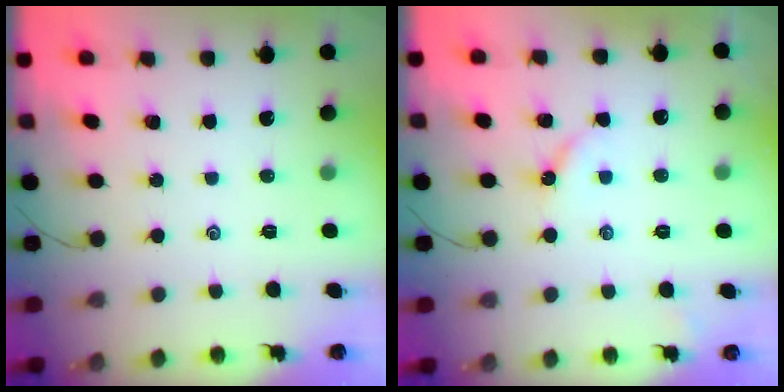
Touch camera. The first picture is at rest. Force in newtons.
{"total": 3.8, "press": 3.8, "slide": 0.4}